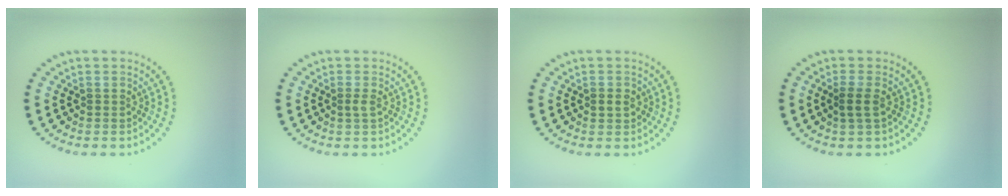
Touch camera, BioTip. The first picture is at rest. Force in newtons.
{"total": 0.7, "press": 0.6, "slide": 0.4}
{"total": 1.1, "press": 1.1, "slide": 0.2}
{"total": 1.3, "press": 1.1, "slide": 0.6}